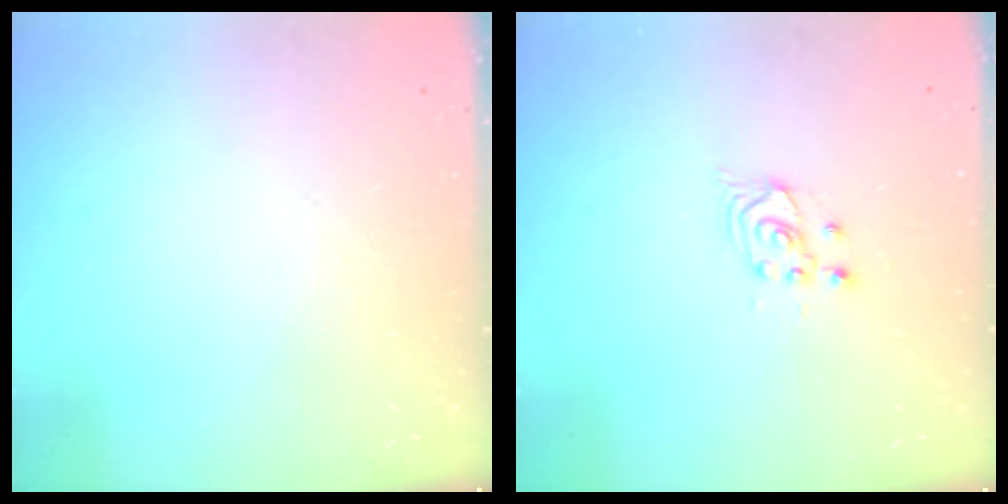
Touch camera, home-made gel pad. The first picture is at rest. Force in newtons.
{"total": 2.6, "press": 2.6, "slide": 0.1}